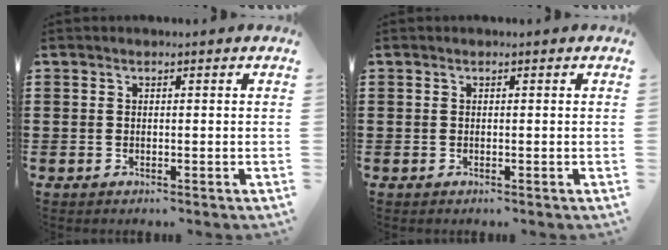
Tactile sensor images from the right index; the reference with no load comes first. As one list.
[{"total": 0.0}]